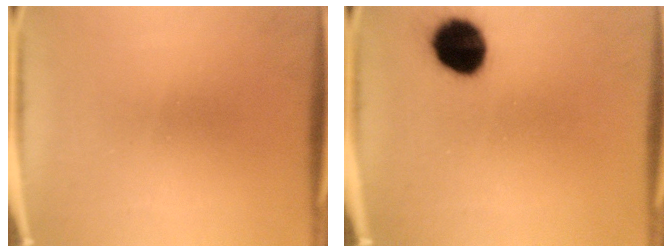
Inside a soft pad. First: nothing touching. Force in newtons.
{"total": 11.9}